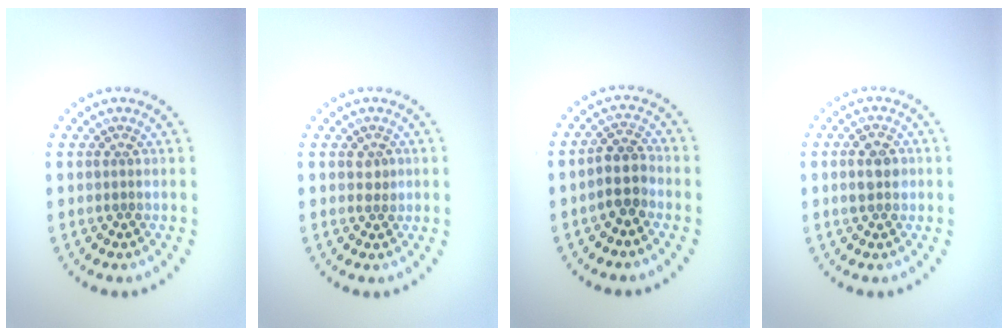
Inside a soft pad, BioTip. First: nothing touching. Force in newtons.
{"total": 1.1, "press": 1.0, "slide": 0.4}
{"total": 2.8, "press": 2.5, "slide": 1.2}
{"total": 2.8, "press": 2.8, "slide": 0.1}